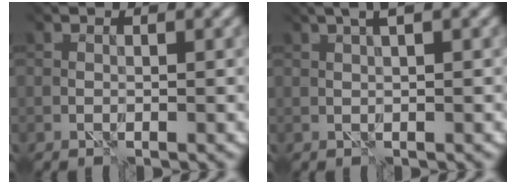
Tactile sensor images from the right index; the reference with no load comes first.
{"total": 2.1, "force": [1.1, 0.2, 1.8], "torque": [0.000, 0.019, 0.010]}